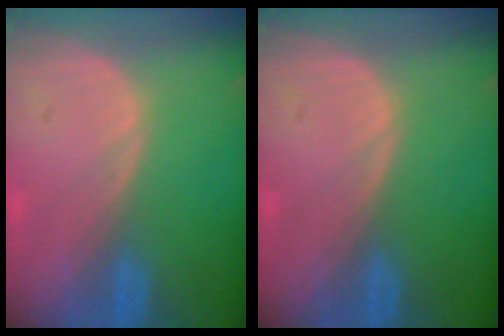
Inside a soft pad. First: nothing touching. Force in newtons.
{"total": 0.0}